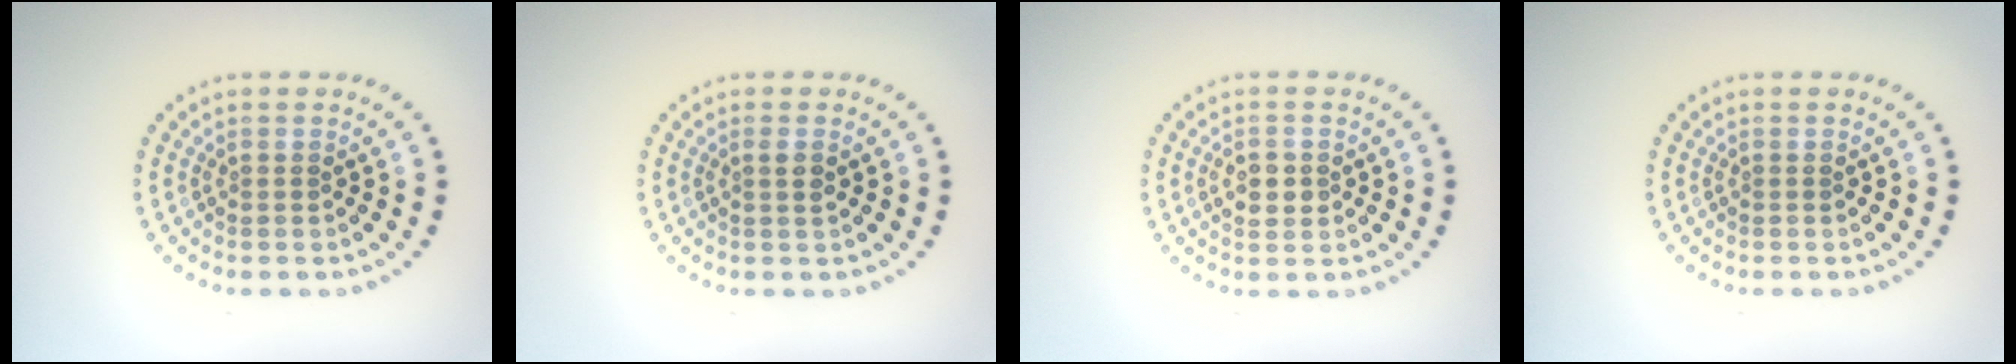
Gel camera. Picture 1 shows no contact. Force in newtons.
{"total": 1.0, "press": 0.8, "slide": 0.5}
{"total": 1.8, "press": 1.8, "slide": 0.2}
{"total": 0.0}